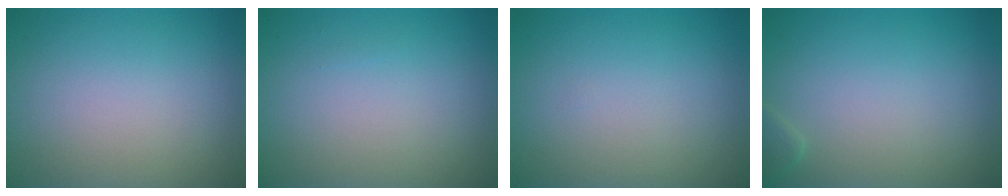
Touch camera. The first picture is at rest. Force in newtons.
{"total": 0.0}
{"total": 0.0}
{"total": 0.8, "press": 0.8, "slide": 0.1}